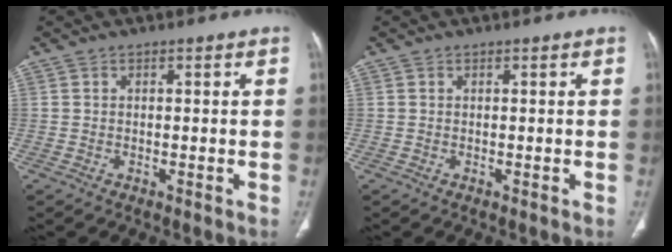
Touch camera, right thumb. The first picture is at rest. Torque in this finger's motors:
{"motor_torque": [-0.40, 0.19, 0.35, -0.16, -0.04]}